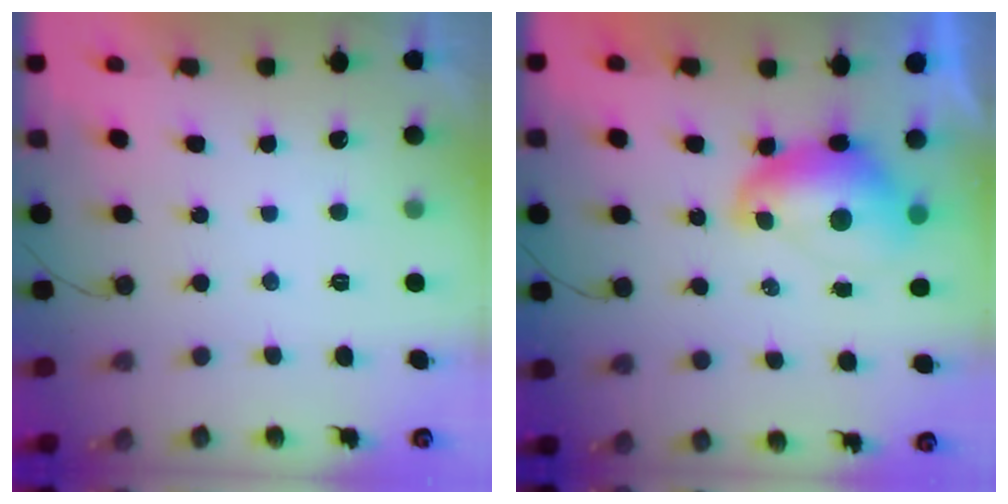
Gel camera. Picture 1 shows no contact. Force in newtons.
{"total": 9.6, "press": 9.5, "slide": 1.1}